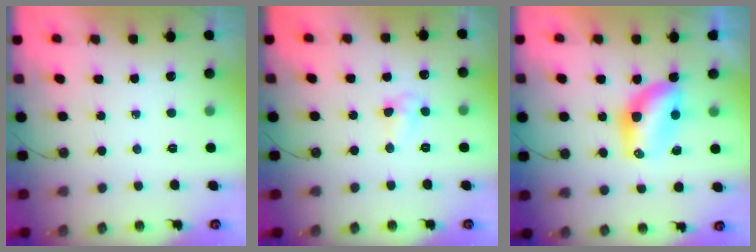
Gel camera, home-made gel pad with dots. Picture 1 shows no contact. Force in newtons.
{"total": 6.2, "press": 6.2, "slide": 0.8}
{"total": 7.3, "press": 7.3, "slide": 0.6}